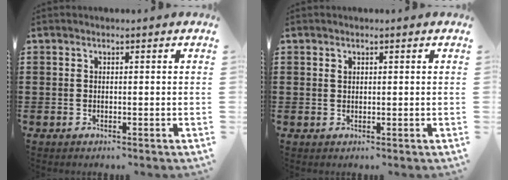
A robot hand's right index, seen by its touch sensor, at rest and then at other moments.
{"total": 0.6, "force": [0.3, 0.5, 0.2], "torque": [-0.007, 0.002, 0.007]}